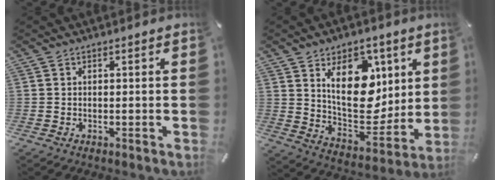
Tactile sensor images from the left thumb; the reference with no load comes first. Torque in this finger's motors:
{"motor_torque": [1.53, 1.47, 1.42, -1.35, 0.53]}